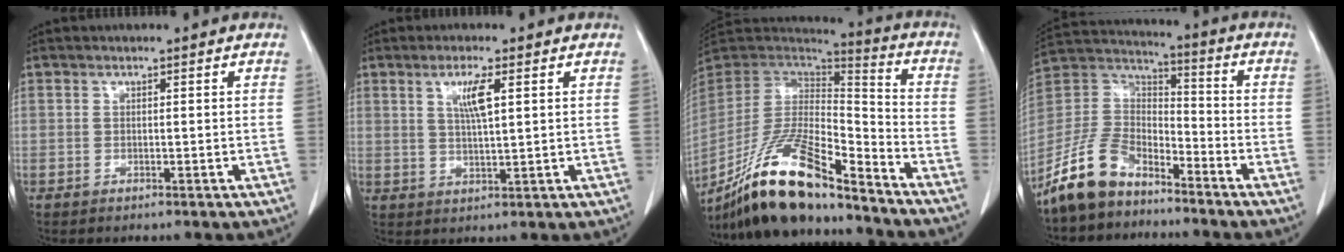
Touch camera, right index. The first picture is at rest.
{"total": 4.5, "force": [1.7, 0.3, 4.1], "torque": [-0.079, -0.002, 0.033]}
{"total": 19.2, "force": [-15.0, 3.4, 11.4], "torque": [-0.233, -0.007, -0.278]}
{"total": 11.4, "force": [-8.8, 5.2, 4.9], "torque": [-0.115, 0.020, -0.179]}